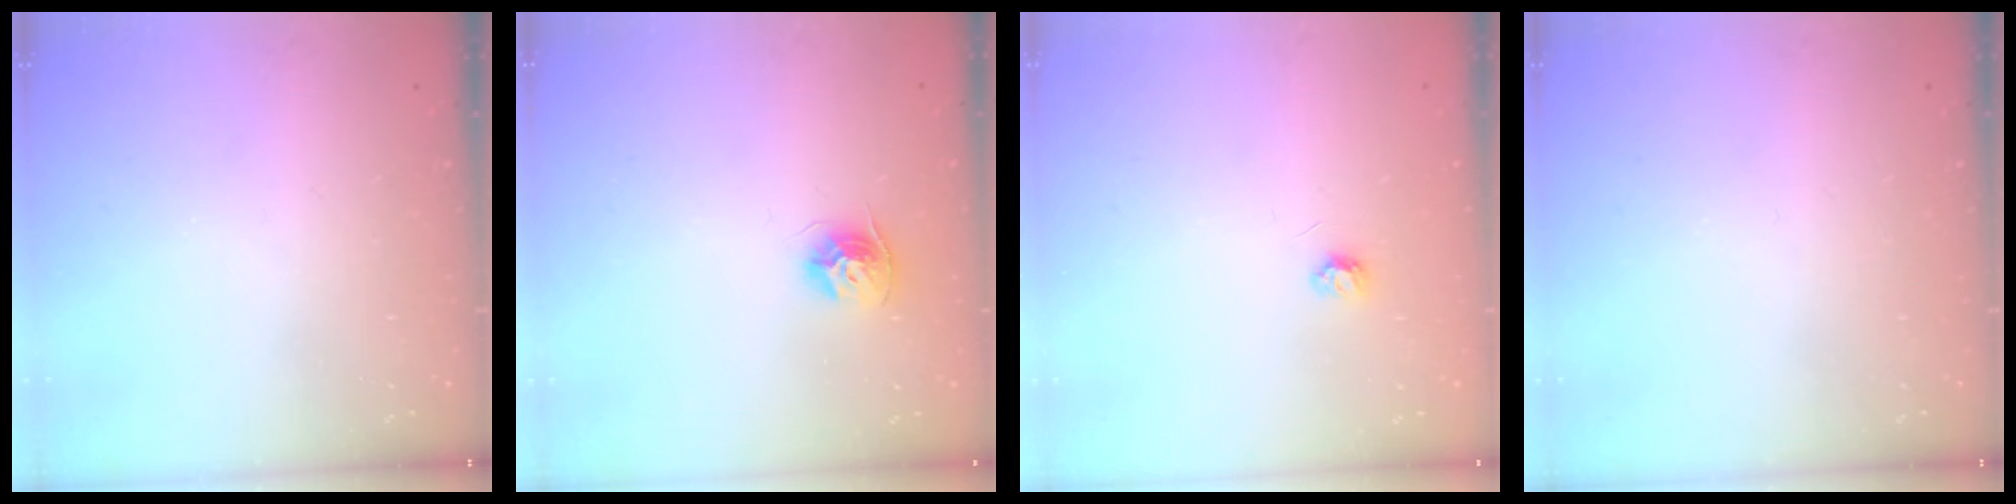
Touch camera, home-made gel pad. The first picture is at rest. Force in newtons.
{"total": 9.9, "press": 9.8, "slide": 0.9}
{"total": 3.0, "press": 3.0, "slide": 0.4}
{"total": 0.0}